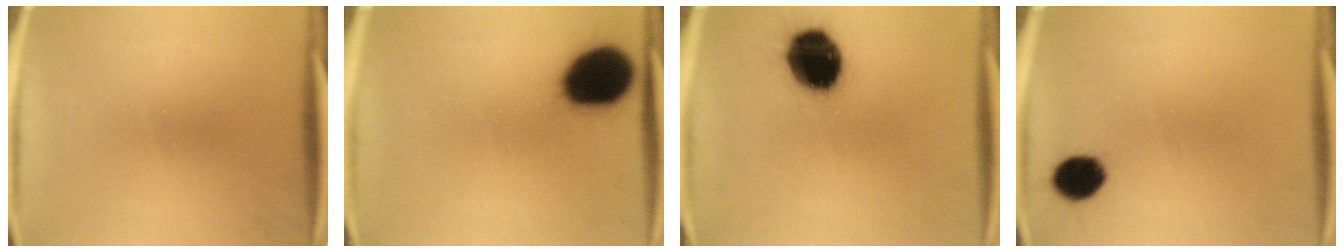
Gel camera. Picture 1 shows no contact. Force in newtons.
{"total": 19.2}
{"total": 18.4}
{"total": 6.8}